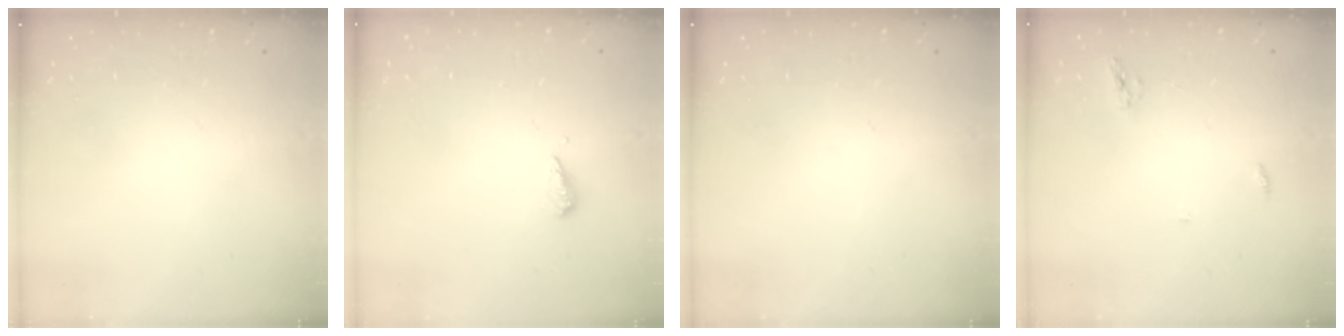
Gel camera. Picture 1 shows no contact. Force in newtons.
{"total": 3.0, "press": 3.0, "slide": 0.2}
{"total": 0.0}
{"total": 3.8, "press": 3.8, "slide": 0.1}